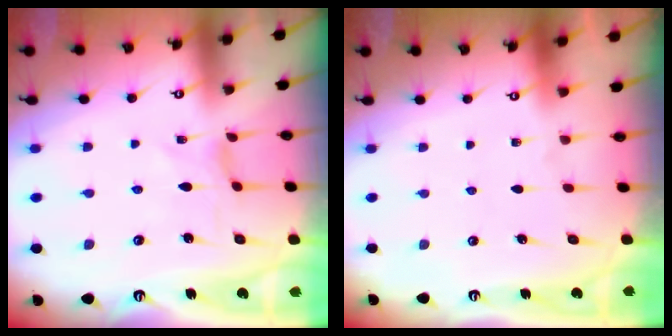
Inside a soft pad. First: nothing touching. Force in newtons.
{"total": 0.0}